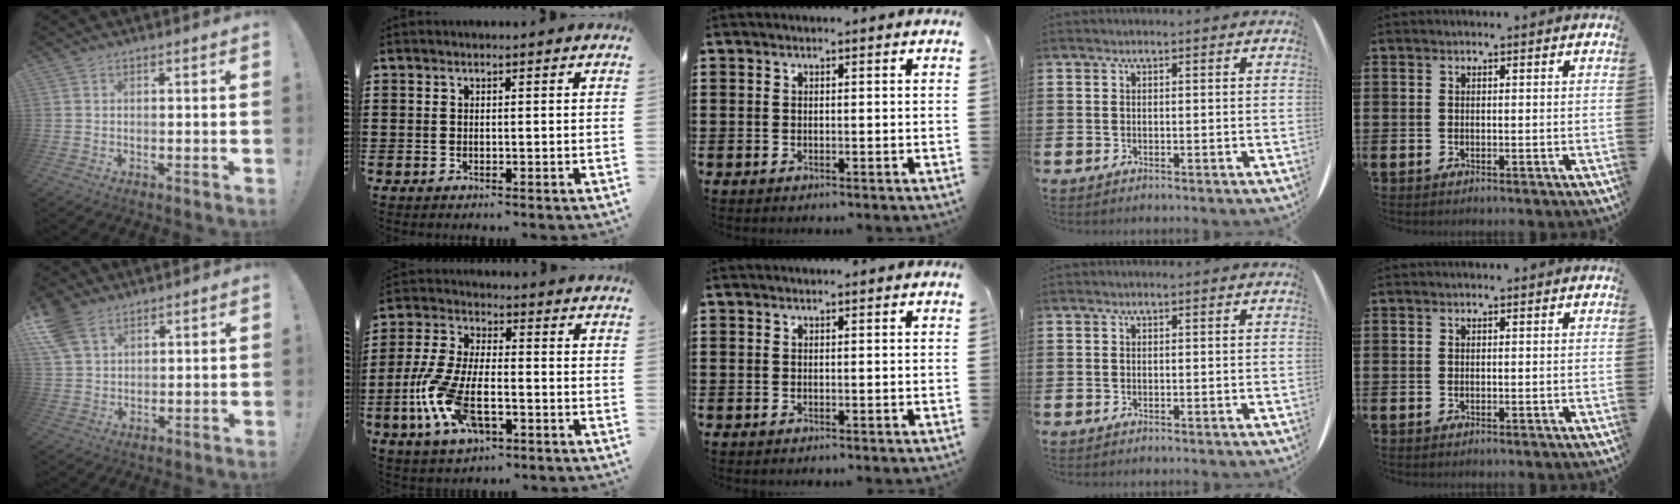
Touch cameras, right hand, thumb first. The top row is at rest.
{"thumb": {"total": 9.3, "force": [5.8, 5.7, 4.4], "torque": [-0.093, -0.019, 0.117]}, "index": {"total": 10.8, "force": [-3.7, 4.9, 8.9], "torque": [-0.219, -0.009, -0.073]}}